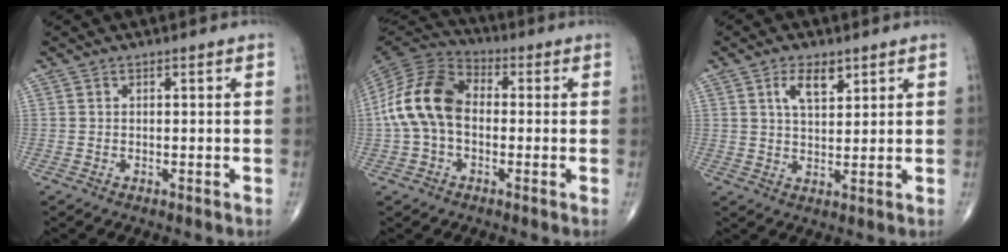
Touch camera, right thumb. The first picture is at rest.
{"total": 13.8, "force": [-0.5, 9.2, 10.2], "torque": [-0.201, 0.035, -0.021]}
{"total": 6.5, "force": [3.1, 3.3, 4.7], "torque": [-0.070, -0.013, 0.055]}